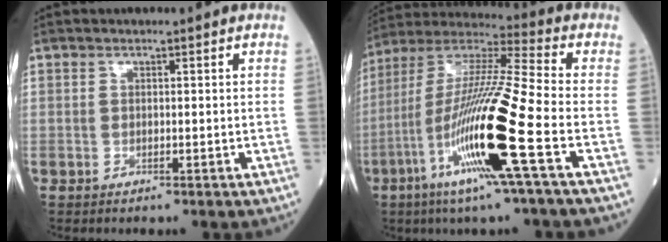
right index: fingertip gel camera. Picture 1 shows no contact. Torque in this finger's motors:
{"motor_torque": [1.29, -0.85, 1.06, 0.21]}